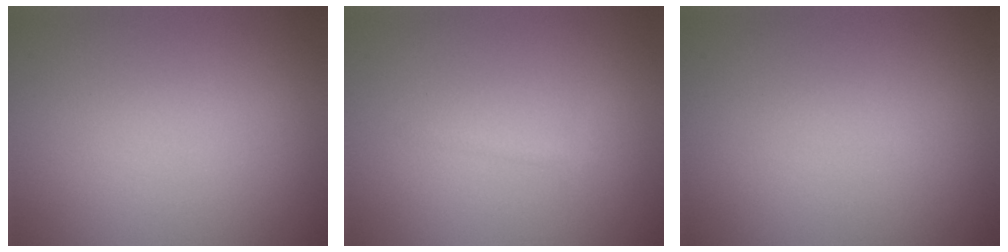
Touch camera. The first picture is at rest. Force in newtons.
{"total": 1.0, "press": 1.0, "slide": 0.1}
{"total": 0.0}